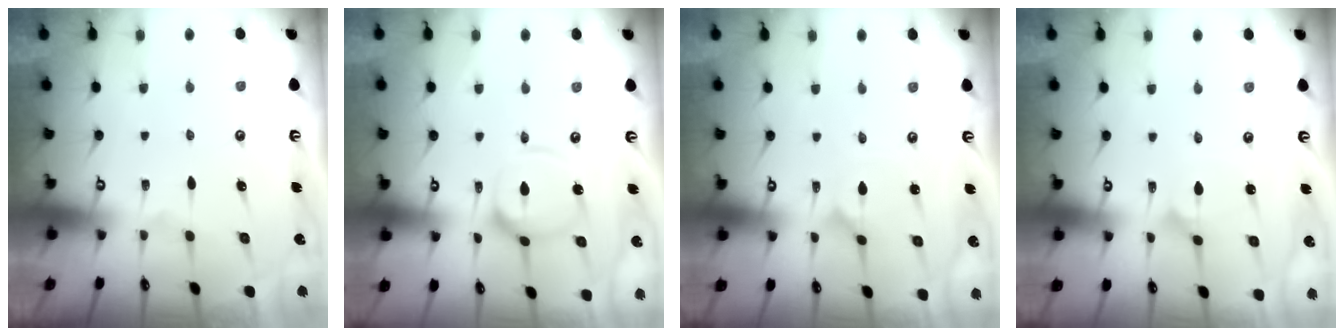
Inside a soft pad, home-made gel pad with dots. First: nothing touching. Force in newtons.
{"total": 12.7, "press": 12.7, "slide": 1.1}
{"total": 1.9, "press": 1.9, "slide": 0.1}
{"total": 2.2, "press": 2.2, "slide": 0.1}